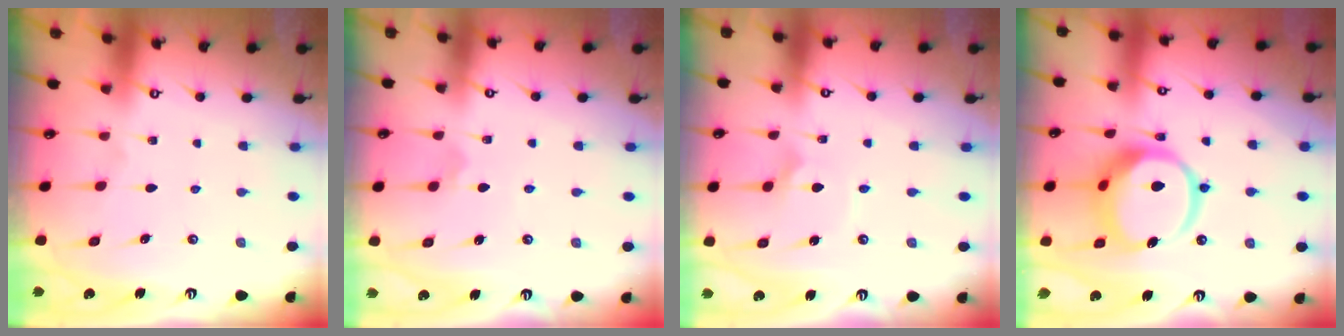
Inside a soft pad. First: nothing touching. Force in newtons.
{"total": 2.7, "press": 2.7, "slide": 0.3}
{"total": 2.6, "press": 2.5, "slide": 0.3}
{"total": 15.8, "press": 15.7, "slide": 1.8}